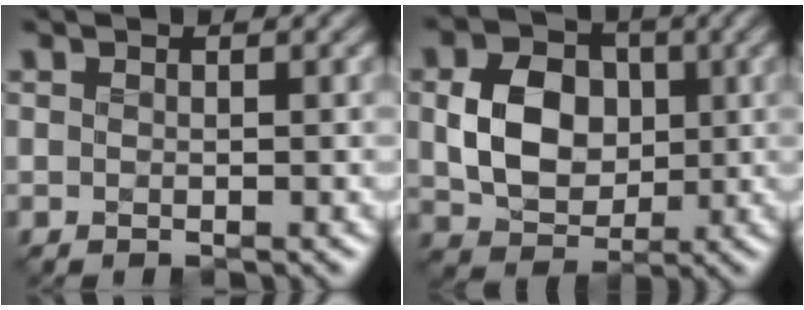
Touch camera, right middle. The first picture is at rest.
{"total": 6.3, "force": [-0.2, 4.9, 4.0], "torque": [-0.073, 0.002, -0.009]}